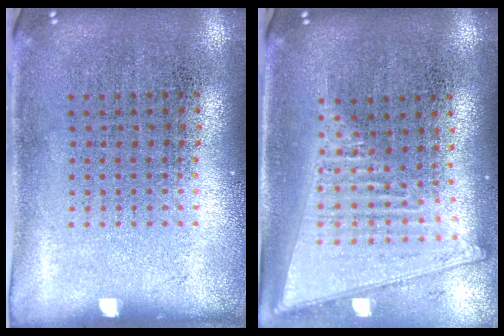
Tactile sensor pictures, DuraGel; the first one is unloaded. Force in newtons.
{"total": 2.0, "press": 1.7, "slide": 1.0}